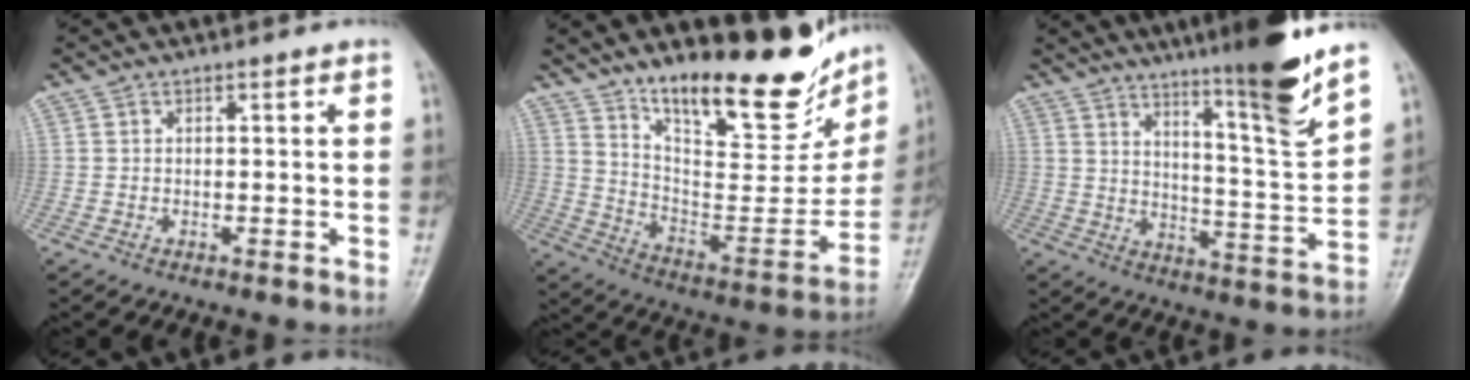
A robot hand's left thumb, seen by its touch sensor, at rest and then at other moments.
{"total": 24.0, "force": [17.7, 7.2, 14.5], "torque": [-0.171, -0.105, 0.283]}
{"total": 15.8, "force": [11.1, 0.7, 11.2], "torque": [-0.151, -0.075, 0.175]}